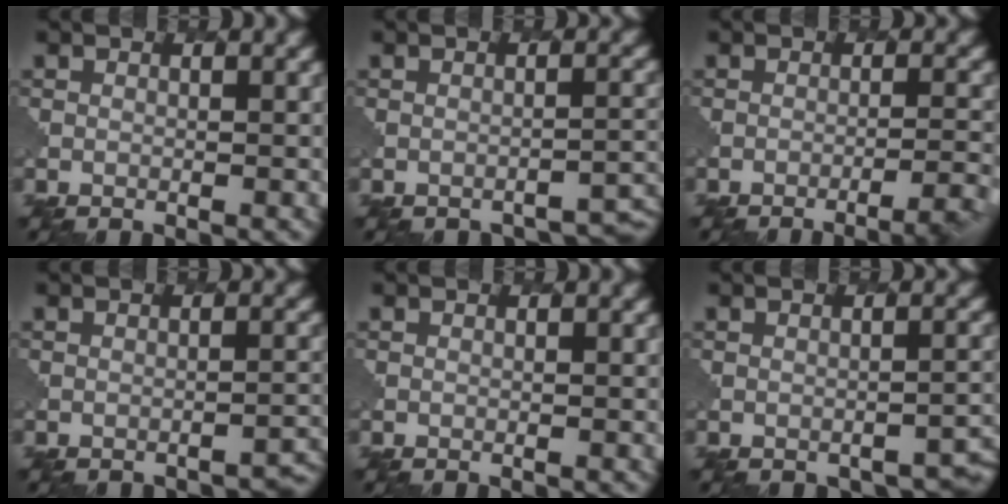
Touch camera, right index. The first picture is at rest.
{"total": 3.3, "force": [-3.2, 0.5, 0.8], "torque": [-0.009, 0.001, -0.040]}
{"total": 4.1, "force": [-2.9, 0.9, 2.8], "torque": [-0.038, 0.008, -0.041]}
{"total": 2.6, "force": [-2.4, 0.4, 0.8], "torque": [-0.002, 0.009, -0.030]}
{"total": 0.0}
{"total": 2.6, "force": [-2.3, 0.8, 0.8], "torque": [-0.013, -0.001, -0.024]}